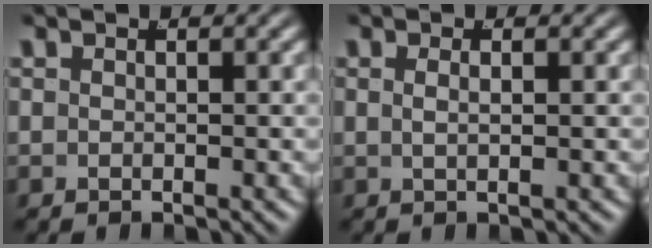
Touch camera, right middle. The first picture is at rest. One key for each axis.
{"total": 1.0, "fx": 0.4, "fy": -0.3, "fz": 0.8, "tx": -0.013, "ty": 0.008, "tz": 0.005}